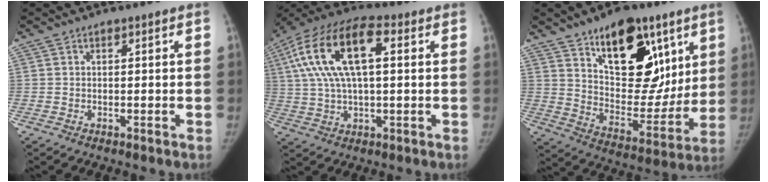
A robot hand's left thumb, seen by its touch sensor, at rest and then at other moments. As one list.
[{"total": 18.5, "force": [4.6, 8.4, 15.8], "torque": [-0.306, 0.030, 0.074]}, {"total": 22.4, "force": [11.4, 12.3, 14.9], "torque": [-0.158, -0.056, 0.182]}]